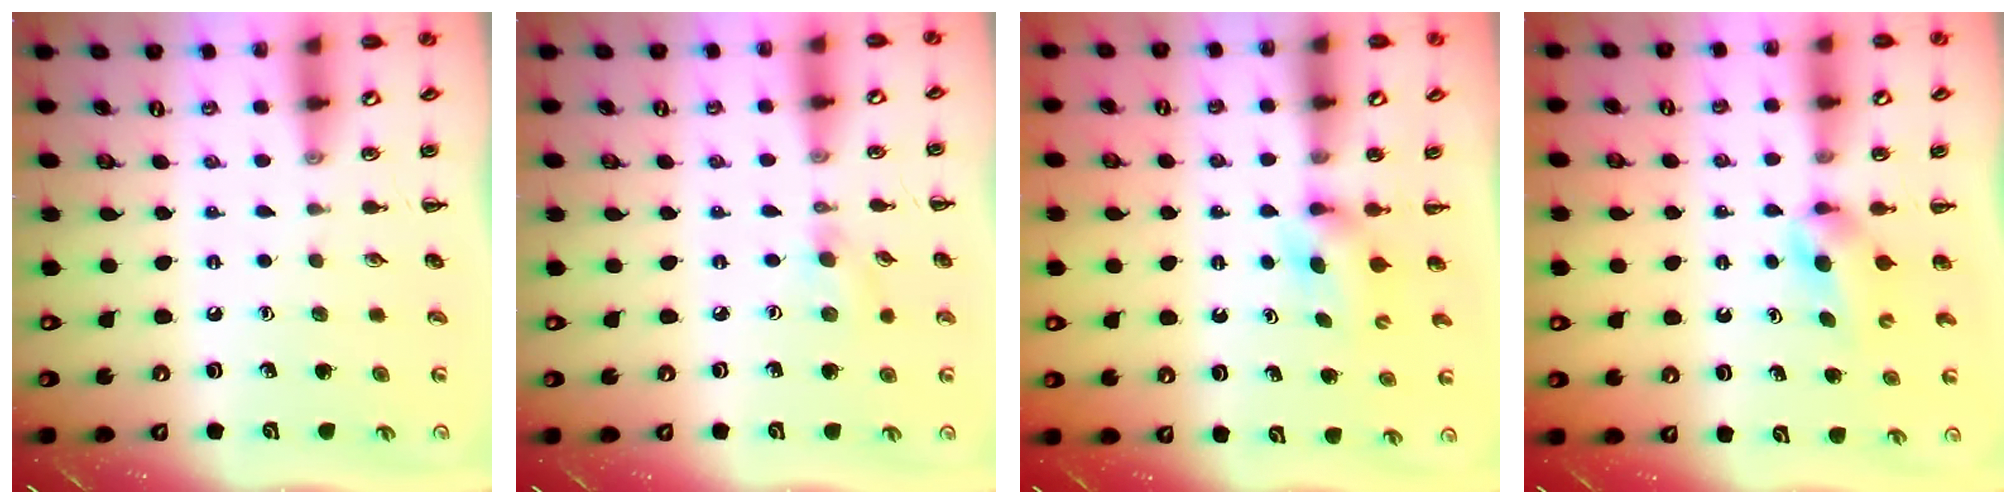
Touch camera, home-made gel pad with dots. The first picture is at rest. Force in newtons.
{"total": 4.0, "press": 3.7, "slide": 1.6}
{"total": 3.8, "press": 3.6, "slide": 1.2}
{"total": 3.7, "press": 3.5, "slide": 1.1}